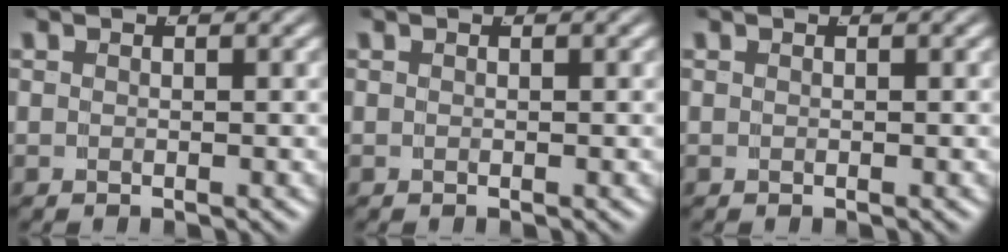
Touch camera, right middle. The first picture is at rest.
{"total": 0.0}
{"total": 0.0}